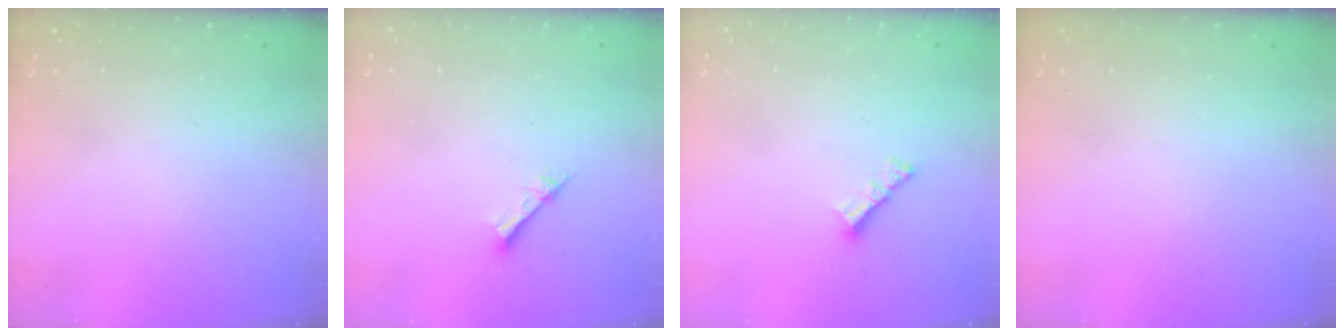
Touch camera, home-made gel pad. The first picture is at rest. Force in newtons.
{"total": 1.5, "press": 1.5, "slide": 0.1}
{"total": 3.8, "press": 3.8, "slide": 0.2}
{"total": 0.0}